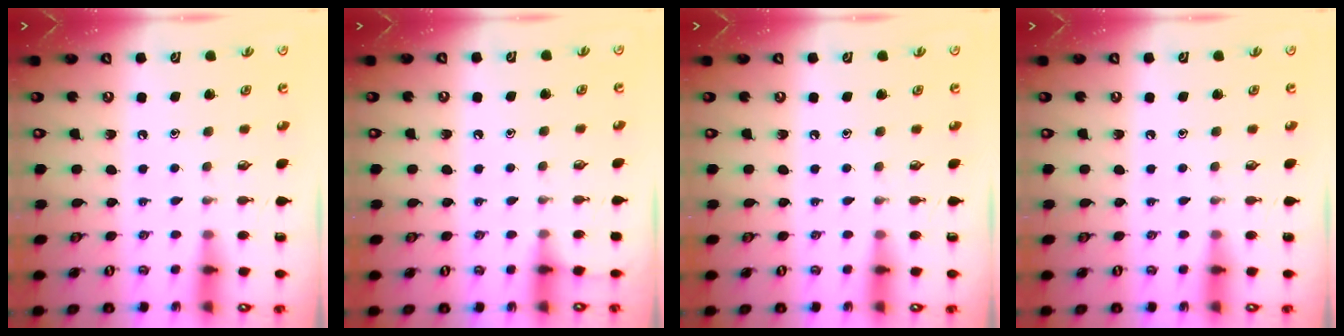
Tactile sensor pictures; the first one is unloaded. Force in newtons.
{"total": 2.9, "press": 2.9, "slide": 0.4}
{"total": 0.0}
{"total": 0.0}